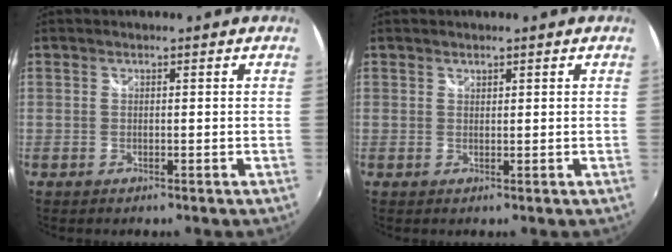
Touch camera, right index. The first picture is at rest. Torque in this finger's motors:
{"motor_torque": [-0.02, 0.04, -0.02, 0.00]}